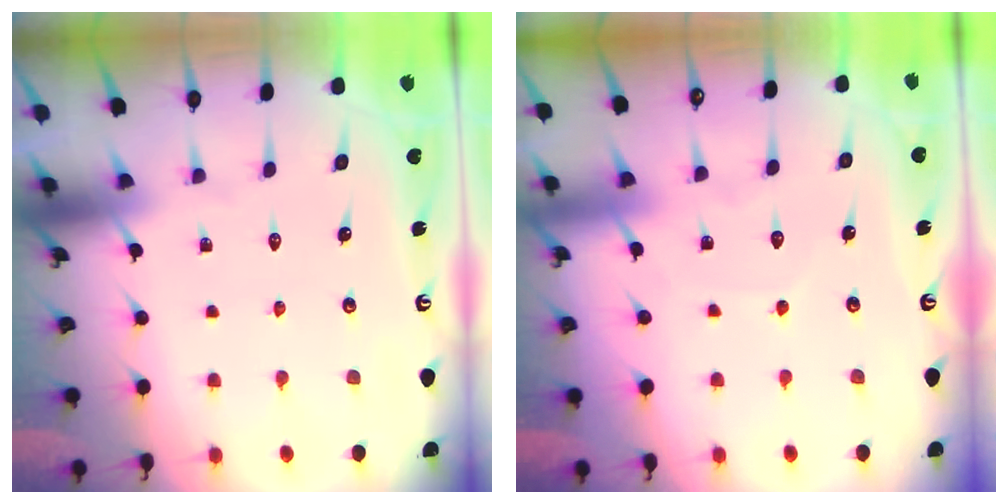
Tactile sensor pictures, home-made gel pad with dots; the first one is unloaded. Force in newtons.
{"total": 3.5, "press": 3.4, "slide": 0.4}